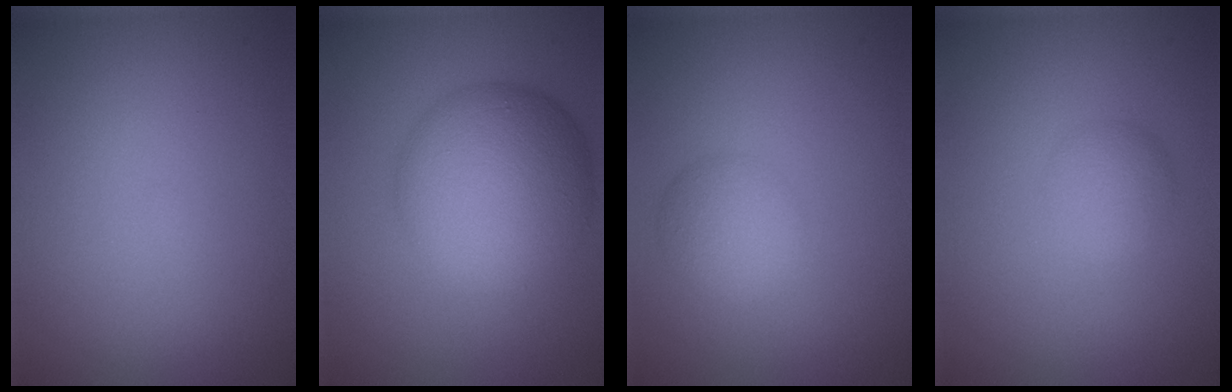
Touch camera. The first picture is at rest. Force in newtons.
{"total": 9.8, "press": 9.8, "slide": 0.1}
{"total": 2.9, "press": 2.9, "slide": 0.1}
{"total": 2.0, "press": 2.0, "slide": 0.0}